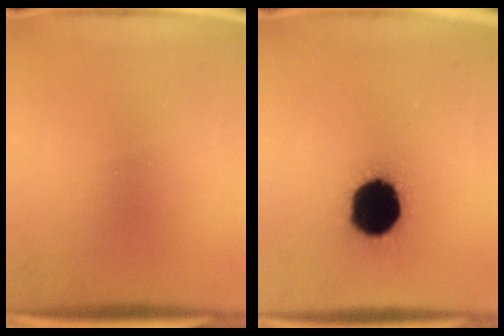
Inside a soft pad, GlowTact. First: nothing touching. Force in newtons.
{"total": 19.9}